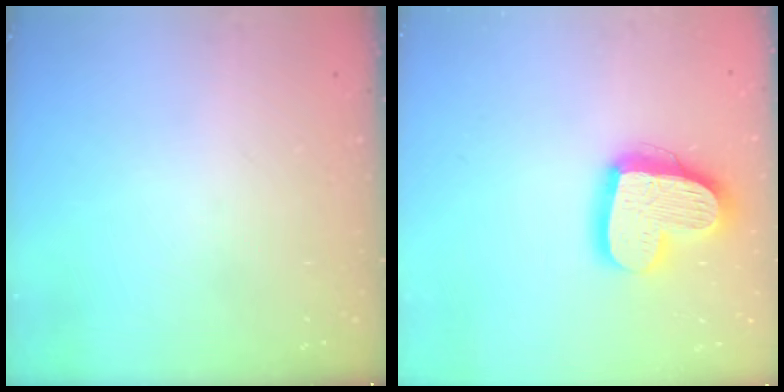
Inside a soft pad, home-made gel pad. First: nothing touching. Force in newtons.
{"total": 18.0, "press": 17.9, "slide": 1.5}